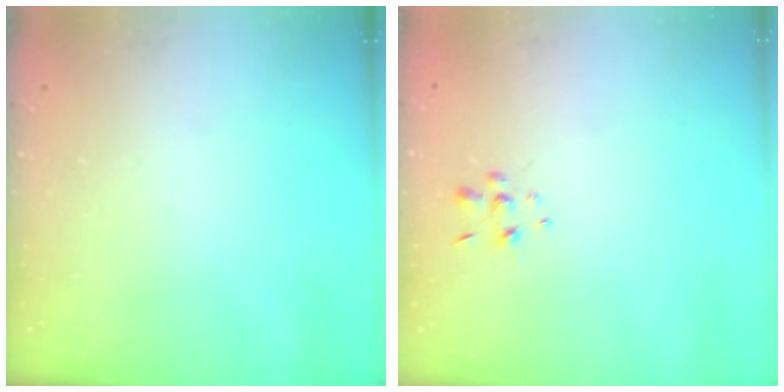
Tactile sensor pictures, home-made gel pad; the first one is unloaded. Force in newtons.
{"total": 1.3, "press": 1.2, "slide": 0.5}